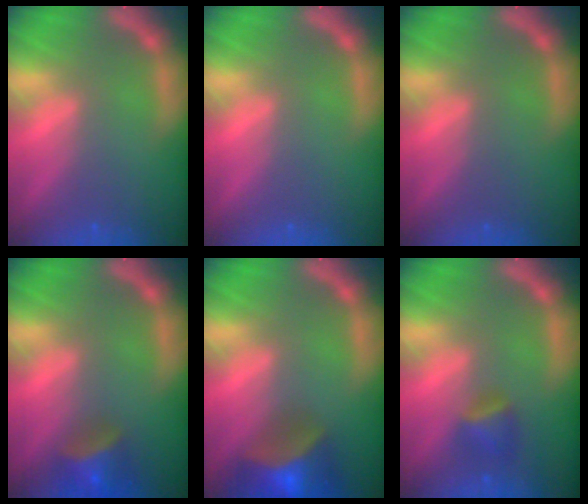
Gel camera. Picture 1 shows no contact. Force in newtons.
{"total": 0.0}
{"total": 0.0}
{"total": 4.5}
{"total": 8.4}
{"total": 2.4}